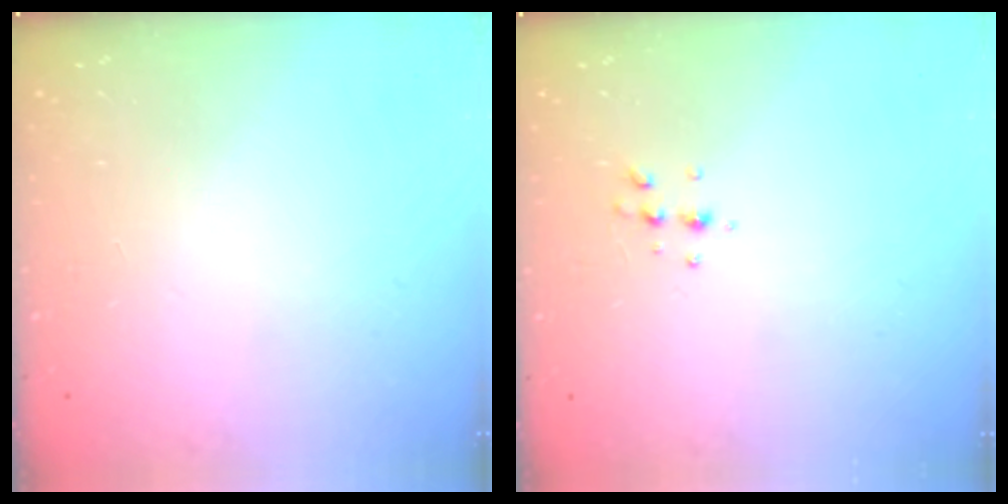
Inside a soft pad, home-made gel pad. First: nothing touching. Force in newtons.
{"total": 4.7, "press": 4.6, "slide": 1.0}